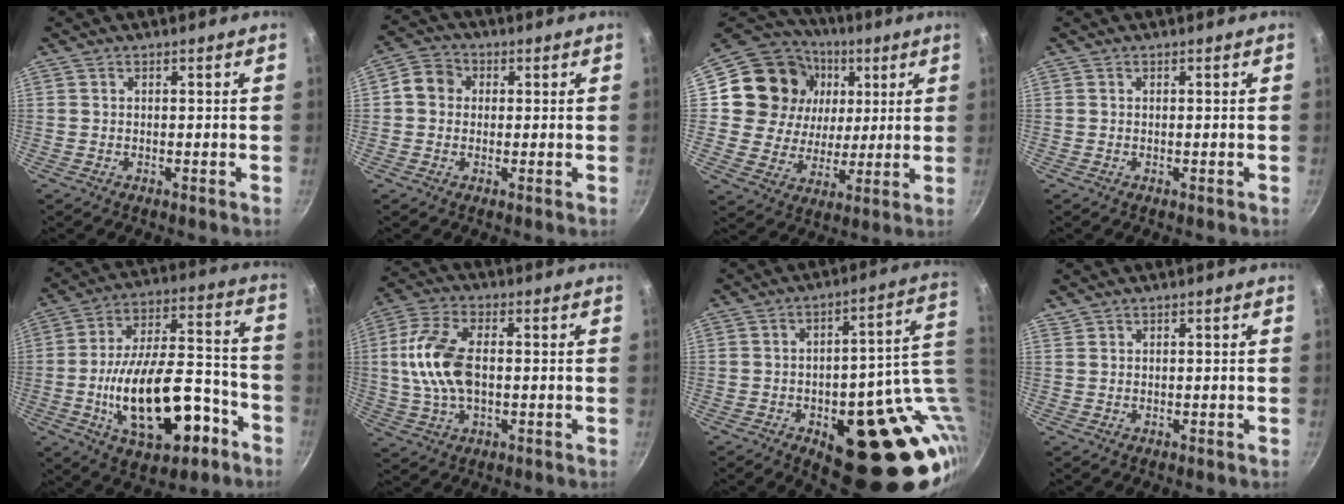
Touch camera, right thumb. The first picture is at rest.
{"total": 5.6, "force": [0.6, 5.0, 2.5], "torque": [-0.022, 0.012, -0.006]}
{"total": 19.3, "force": [5.2, 16.5, 8.5], "torque": [-0.135, 0.003, 0.087]}
{"total": 0.0}
{"total": 23.2, "force": [-8.3, 11.3, 18.4], "torque": [-0.273, 0.069, -0.114]}
{"total": 12.3, "force": [0.3, 6.9, 10.2], "torque": [-0.202, 0.019, -0.001]}
{"total": 25.4, "force": [-3.6, 12.7, 21.7], "torque": [-0.194, 0.006, -0.030]}
{"total": 0.6, "force": [0.5, 0.3, 0.1], "torque": [0.003, 0.003, 0.012]}